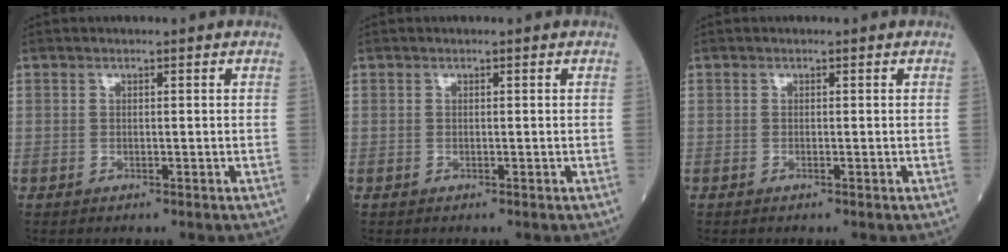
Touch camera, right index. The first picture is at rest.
{"total": 0.0}
{"total": 0.0}